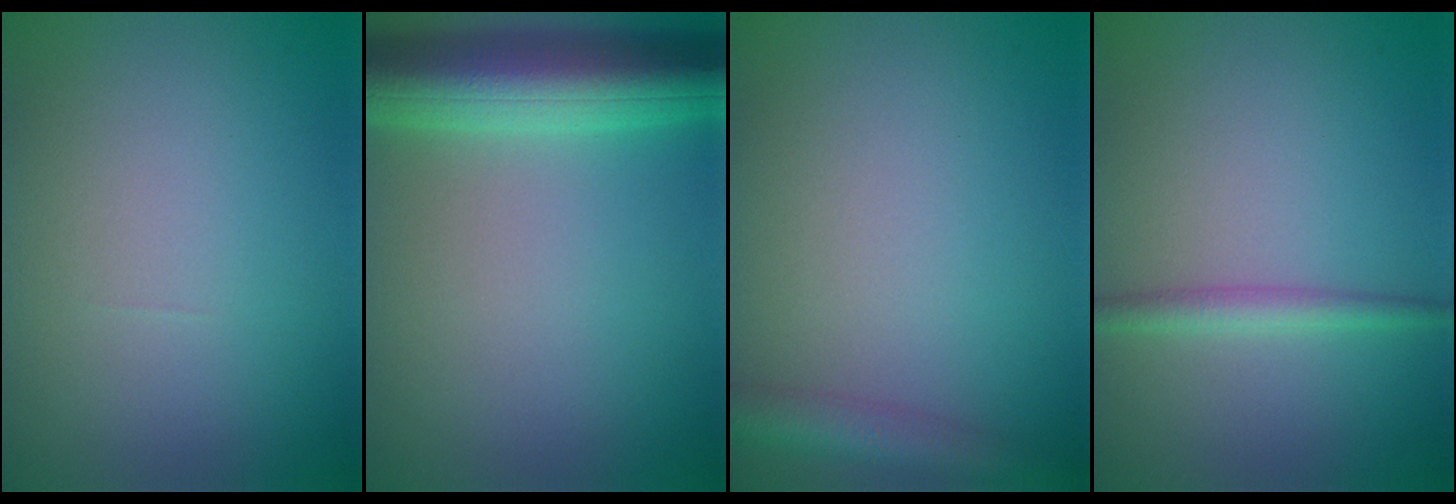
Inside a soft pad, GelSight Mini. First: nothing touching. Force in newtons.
{"total": 8.8, "press": 8.8, "slide": 0.4}
{"total": 3.4, "press": 3.4, "slide": 0.2}
{"total": 2.0, "press": 2.0, "slide": 0.1}